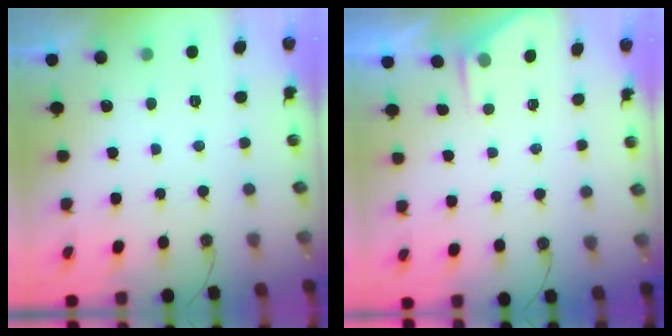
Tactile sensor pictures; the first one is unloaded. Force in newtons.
{"total": 1.6, "press": 1.6, "slide": 0.3}